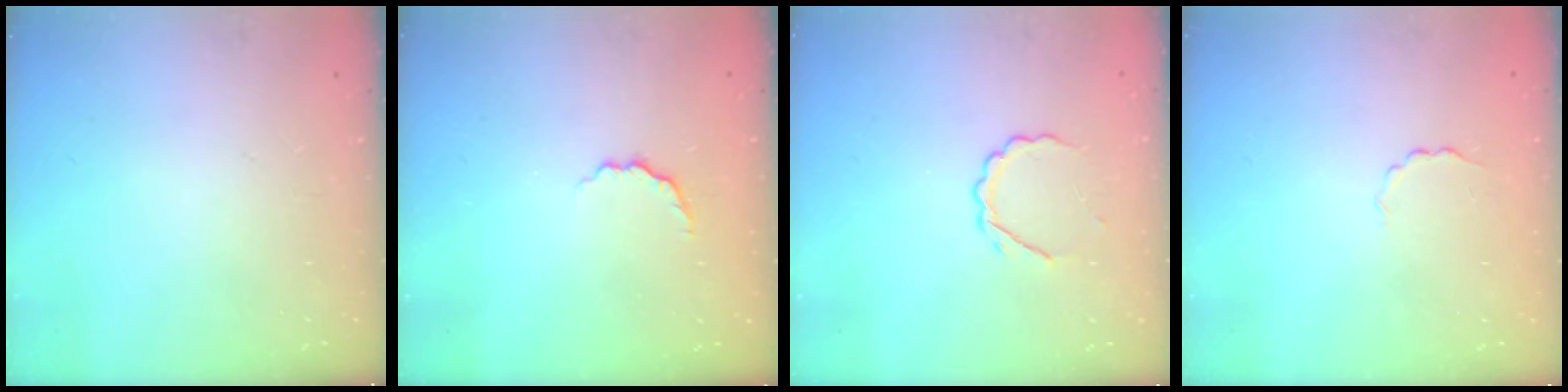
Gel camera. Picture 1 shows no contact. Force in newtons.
{"total": 3.2, "press": 3.1, "slide": 0.8}
{"total": 4.7, "press": 4.6, "slide": 0.8}
{"total": 2.0, "press": 1.9, "slide": 0.6}